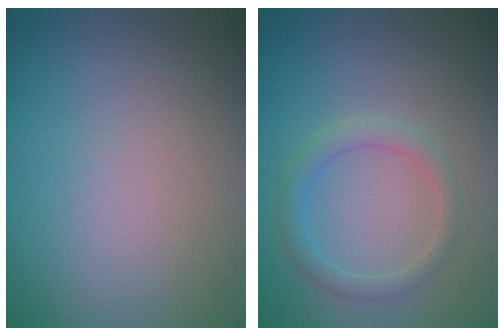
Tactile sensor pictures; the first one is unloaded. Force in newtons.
{"total": 2.0, "press": 2.0, "slide": 0.3}